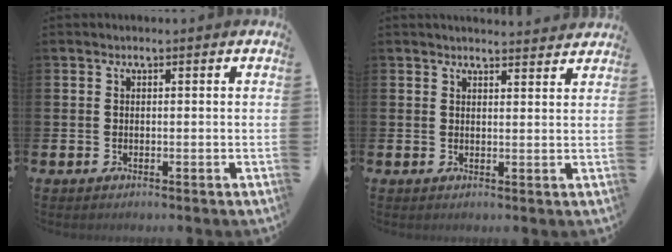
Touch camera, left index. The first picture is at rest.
{"total": 2.6, "force": [2.5, 0.2, 0.0], "torque": [0.008, -0.019, 0.043]}